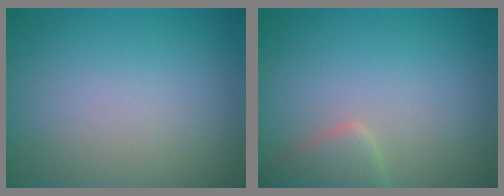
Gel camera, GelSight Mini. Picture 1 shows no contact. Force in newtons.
{"total": 2.5, "press": 2.5, "slide": 0.3}